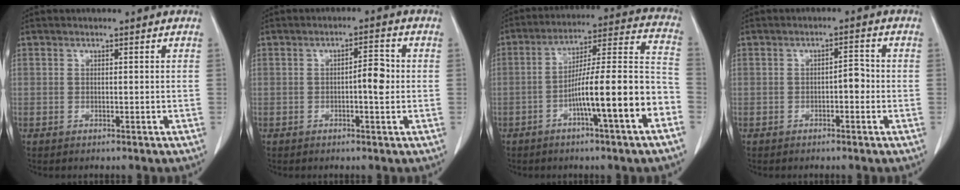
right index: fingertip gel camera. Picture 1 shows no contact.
{"total": 3.7, "force": [-0.3, 0.8, 3.6], "torque": [-0.054, 0.005, -0.006]}
{"total": 15.7, "force": [-6.0, 0.4, 14.5], "torque": [-0.222, 0.020, -0.096]}
{"total": 2.5, "force": [-0.6, 0.9, 2.2], "torque": [-0.029, 0.008, -0.009]}